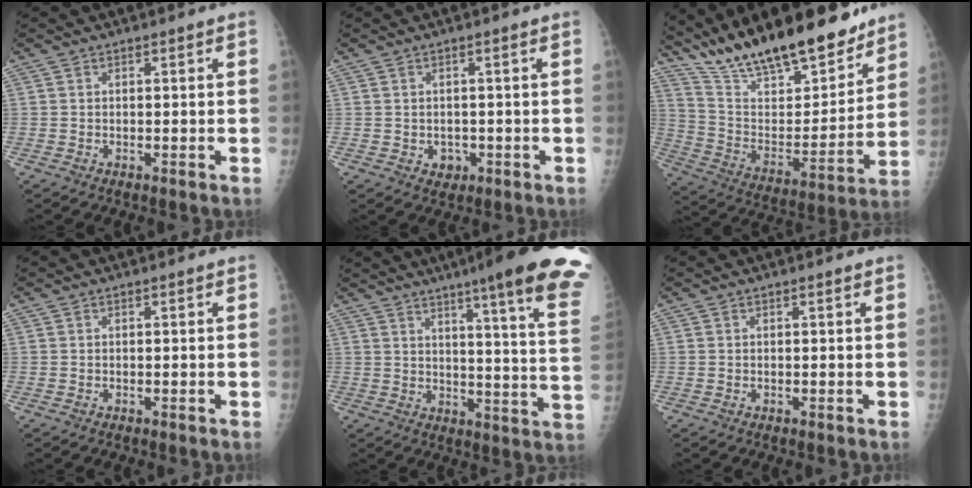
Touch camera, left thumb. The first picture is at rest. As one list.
[{"total": 2.3, "force": [-0.6, 2.0, 1.0], "torque": [-0.004, 0.002, 0.000]}, {"total": 25.9, "force": [21.1, 7.6, 12.9], "torque": [-0.182, -0.090, 0.357]}, {"total": 0.0}, {"total": 23.2, "force": [15.5, 1.7, 17.1], "torque": [-0.210, -0.075, 0.188]}, {"total": 0.0}]